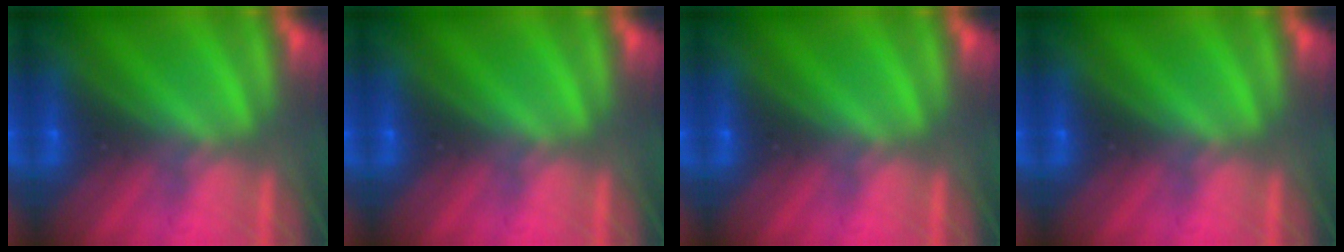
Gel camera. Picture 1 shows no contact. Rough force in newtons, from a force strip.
{"total": 0.0}
{"total": 0.0}
{"total": 0.0}